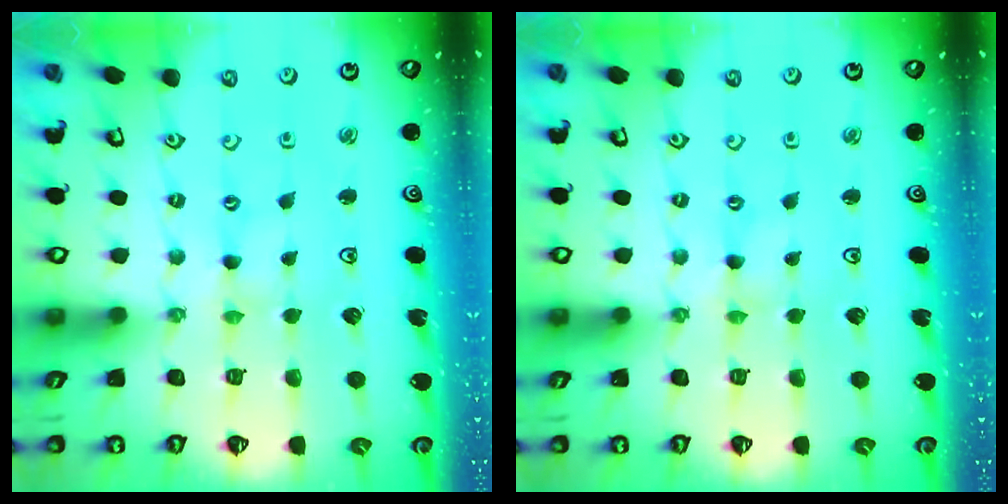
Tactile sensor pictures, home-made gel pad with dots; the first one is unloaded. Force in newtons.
{"total": 0.0}